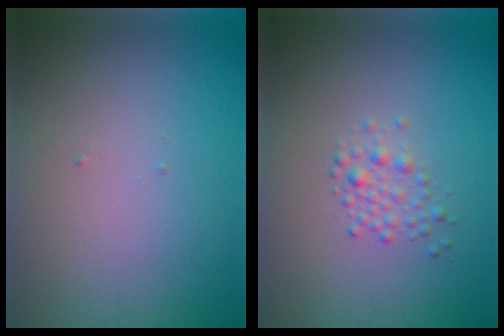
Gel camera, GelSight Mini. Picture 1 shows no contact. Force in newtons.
{"total": 2.2, "press": 2.2, "slide": 0.1}